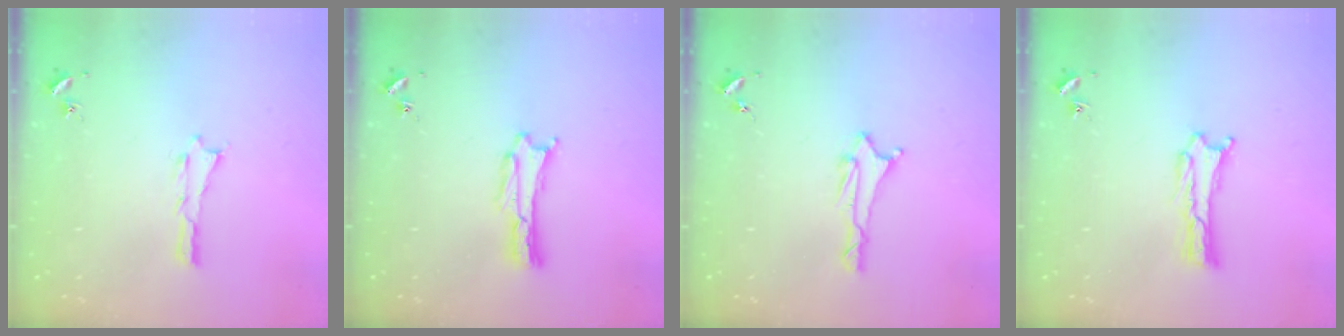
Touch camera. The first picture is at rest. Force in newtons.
{"total": 1.1, "press": 1.1, "slide": 0.0}
{"total": 1.7, "press": 1.6, "slide": 0.5}
{"total": 0.8, "press": 0.8, "slide": 0.0}